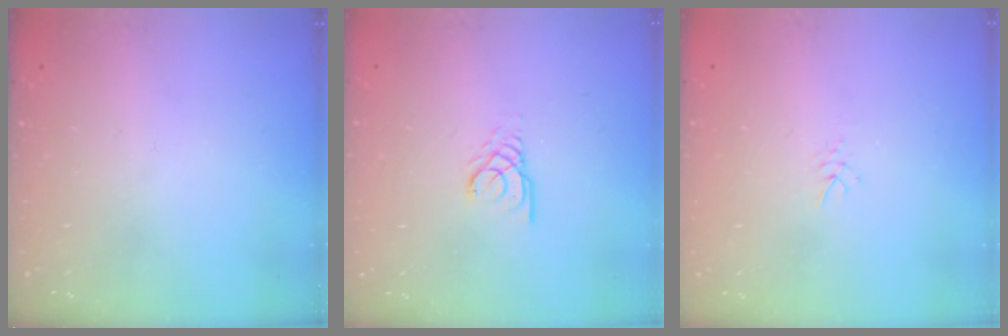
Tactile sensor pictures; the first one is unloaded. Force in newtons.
{"total": 2.6, "press": 2.6, "slide": 0.1}
{"total": 3.1, "press": 3.0, "slide": 0.5}